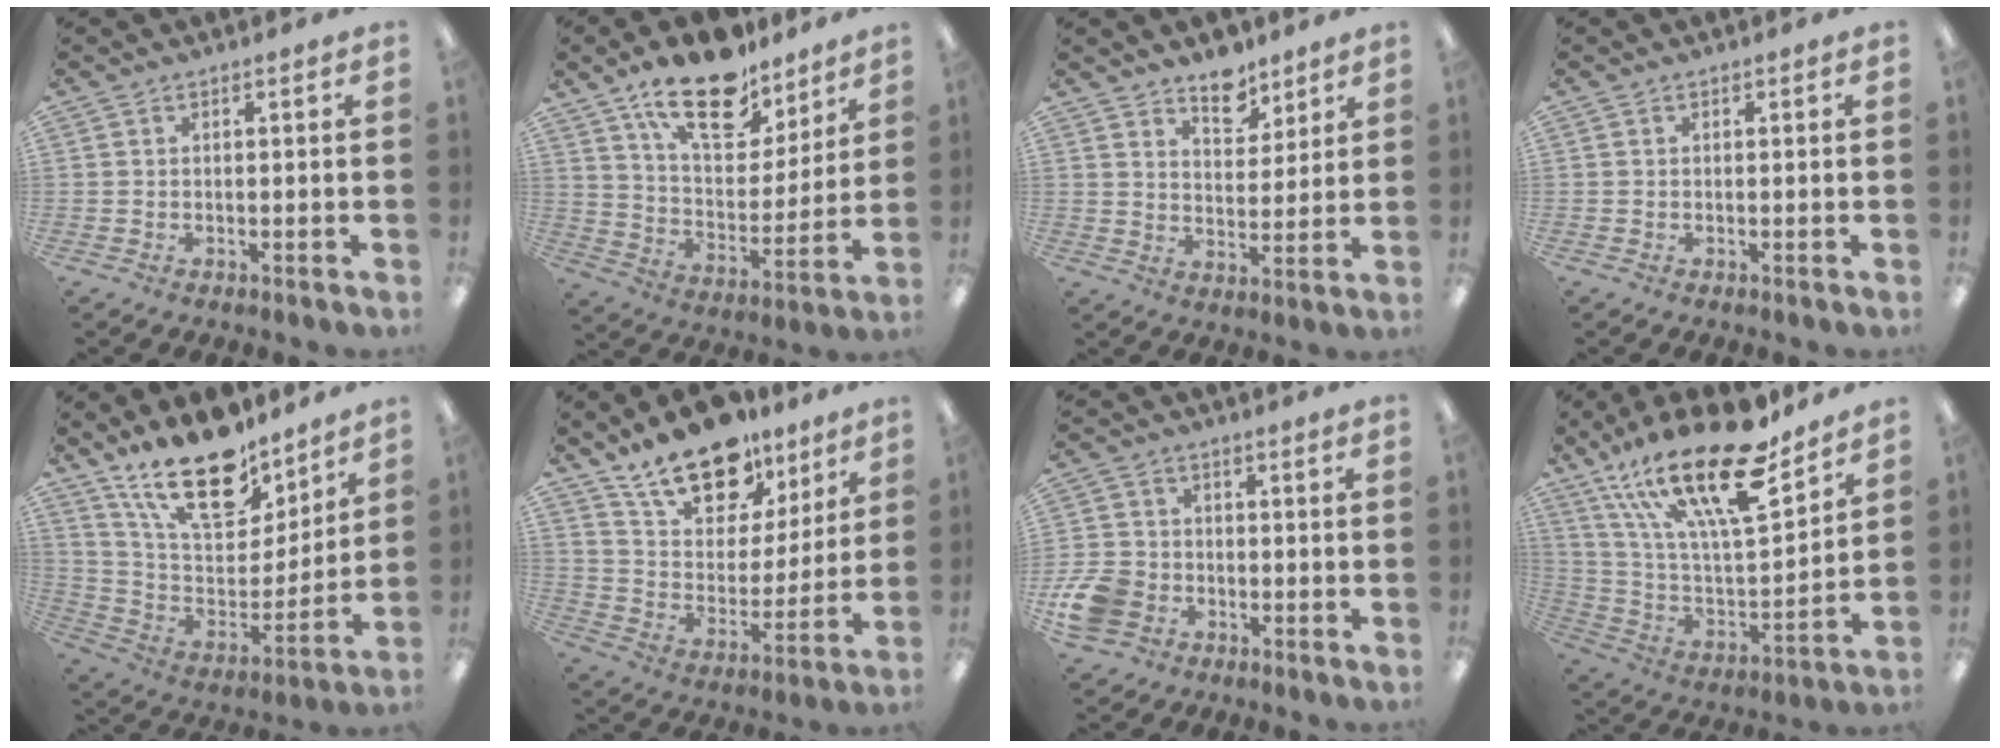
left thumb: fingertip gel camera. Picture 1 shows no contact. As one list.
[{"total": 18.9, "force": [13.6, 8.8, 9.8], "torque": [-0.160, -0.075, 0.235]}, {"total": 7.8, "force": [6.5, 3.8, 2.1], "torque": [-0.014, -0.045, 0.116]}, {"total": 0.0}, {"total": 20.4, "force": [15.1, 8.8, 10.4], "torque": [-0.192, -0.091, 0.270]}, {"total": 18.7, "force": [14.0, 9.5, 8.0], "torque": [-0.144, -0.086, 0.250]}, {"total": 9.1, "force": [-3.6, 7.1, 4.3], "torque": [-0.104, 0.025, -0.064]}, {"total": 25.5, "force": [17.7, 7.6, 16.8], "torque": [-0.303, -0.108, 0.301]}]